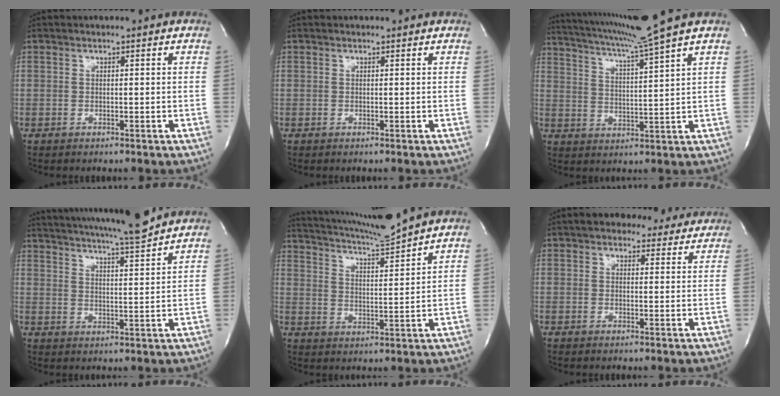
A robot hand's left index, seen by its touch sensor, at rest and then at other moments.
{"total": 0.0}
{"total": 10.5, "force": [9.5, -2.8, 3.6], "torque": [-0.076, -0.030, 0.160]}
{"total": 13.8, "force": [12.7, -0.9, 5.3], "torque": [-0.096, -0.026, 0.183]}
{"total": 10.3, "force": [9.7, -2.1, 2.8], "torque": [-0.061, -0.024, 0.161]}
{"total": 6.9, "force": [6.0, 3.0, 1.8], "torque": [-0.010, 0.011, 0.065]}